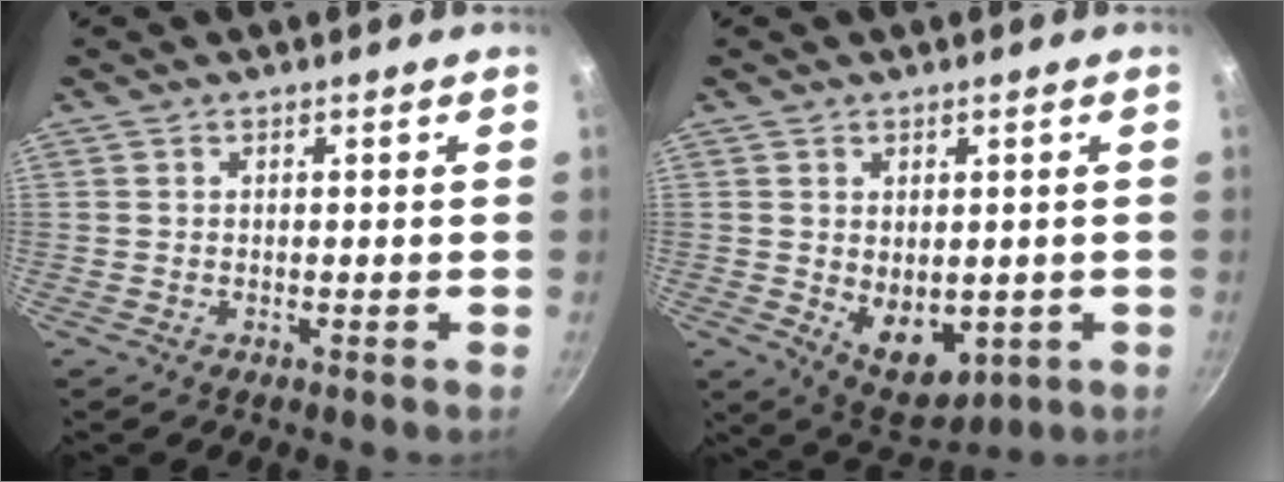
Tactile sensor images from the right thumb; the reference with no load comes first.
{"total": 8.8, "force": [-0.6, 6.0, 6.4], "torque": [-0.073, -0.017, 0.012]}